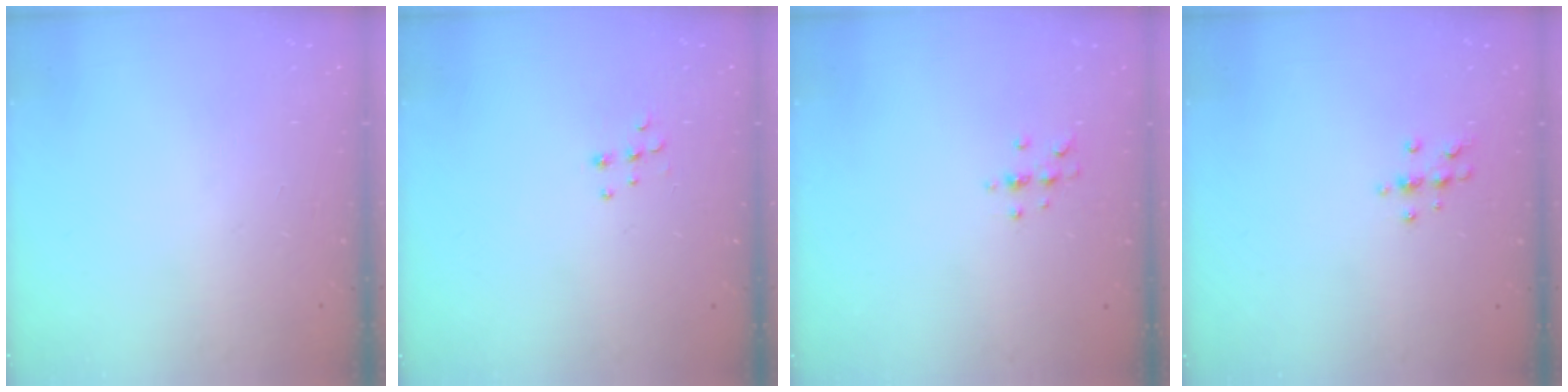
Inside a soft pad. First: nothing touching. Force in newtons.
{"total": 7.0, "press": 6.9, "slide": 0.6}
{"total": 3.7, "press": 3.7, "slide": 0.5}
{"total": 7.5, "press": 7.4, "slide": 1.3}